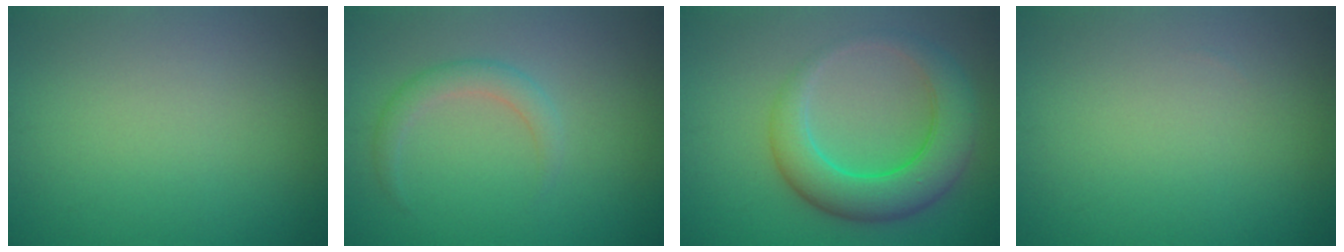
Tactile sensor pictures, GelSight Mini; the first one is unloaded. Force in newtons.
{"total": 2.1, "press": 2.0, "slide": 0.2}
{"total": 6.3, "press": 6.3, "slide": 0.1}
{"total": 0.0}